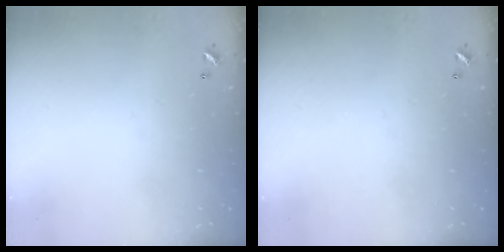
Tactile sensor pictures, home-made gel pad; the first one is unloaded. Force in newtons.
{"total": 0.0}